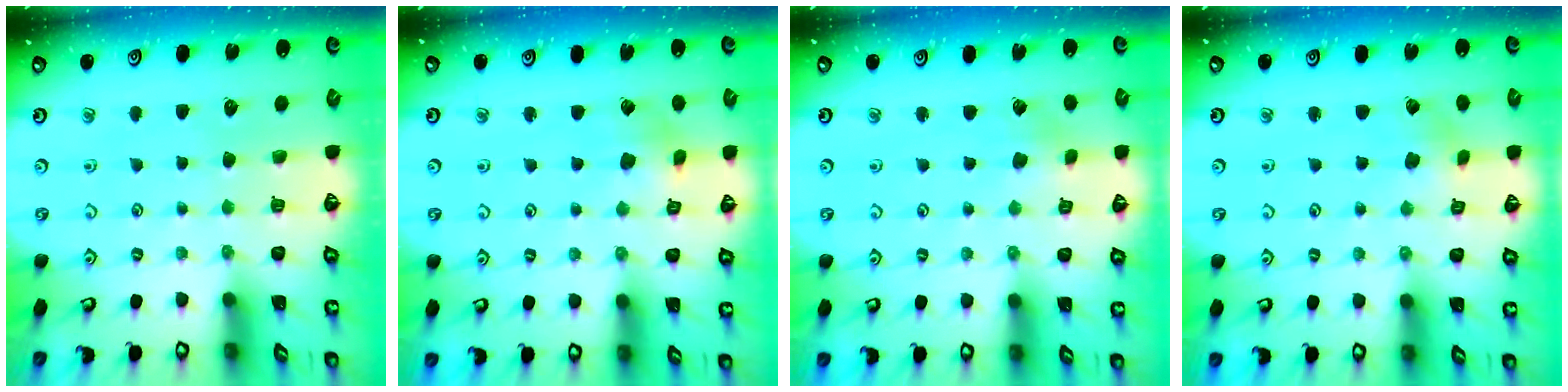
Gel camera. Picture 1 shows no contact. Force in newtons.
{"total": 4.0, "press": 4.0, "slide": 0.6}
{"total": 2.5, "press": 2.4, "slide": 0.3}
{"total": 1.3, "press": 1.3, "slide": 0.1}